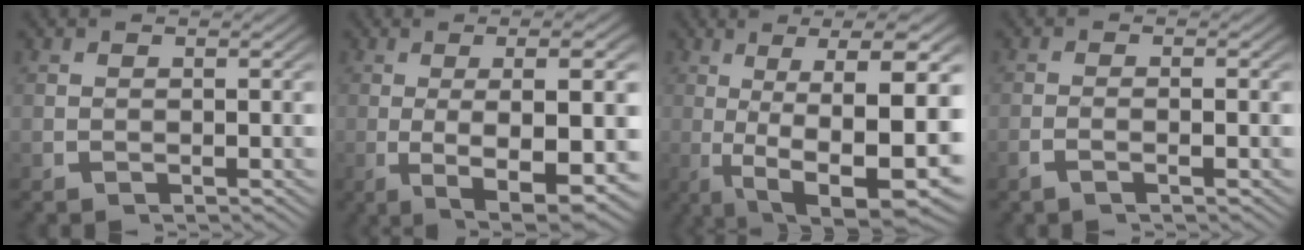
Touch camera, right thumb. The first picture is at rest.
{"total": 10.3, "force": [-2.4, 4.0, 9.2], "torque": [-0.167, -0.030, -0.016]}
{"total": 14.8, "force": [-1.7, 7.4, 12.7], "torque": [-0.217, -0.044, 0.002]}
{"total": 1.4, "force": [-0.8, 0.1, 1.2], "torque": [-0.031, 0.001, -0.019]}